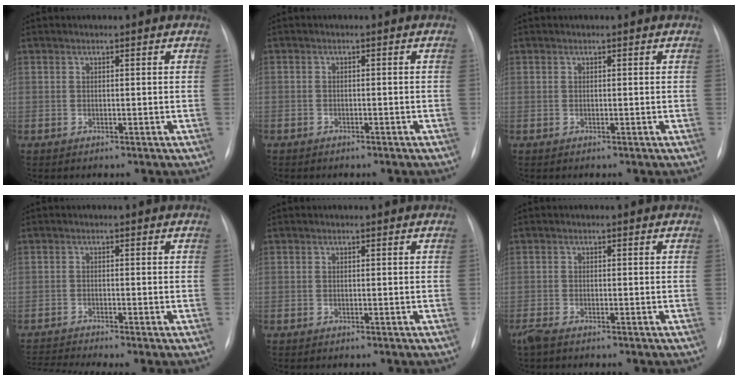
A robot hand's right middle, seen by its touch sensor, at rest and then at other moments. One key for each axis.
{"total": 1.7, "fx": -1.3, "fy": 0.9, "fz": 0.5, "tx": -0.012, "ty": 0.002, "tz": -0.016}
{"total": 0.0}
{"total": 4.1, "fx": -3.6, "fy": -1.4, "fz": 1.4, "tx": -0.030, "ty": -0.010, "tz": -0.066}
{"total": 0.0}
{"total": 2.2, "fx": -1.7, "fy": 0.6, "fz": 1.3, "tx": -0.035, "ty": -0.008, "tz": -0.032}